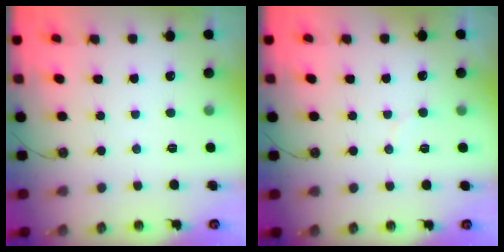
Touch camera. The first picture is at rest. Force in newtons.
{"total": 2.7, "press": 2.7, "slide": 0.2}